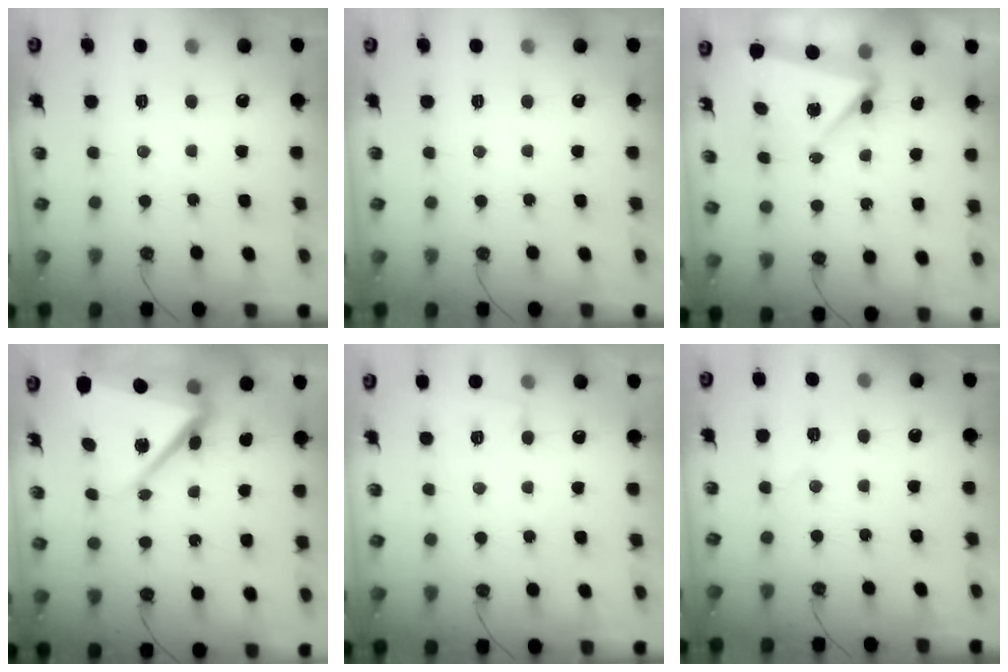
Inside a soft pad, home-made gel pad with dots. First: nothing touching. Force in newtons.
{"total": 0.0}
{"total": 7.3, "press": 4.7, "slide": 5.6}
{"total": 14.1, "press": 11.3, "slide": 8.5}
{"total": 5.3, "press": 1.7, "slide": 5.1}
{"total": 6.8, "press": 4.3, "slide": 5.2}